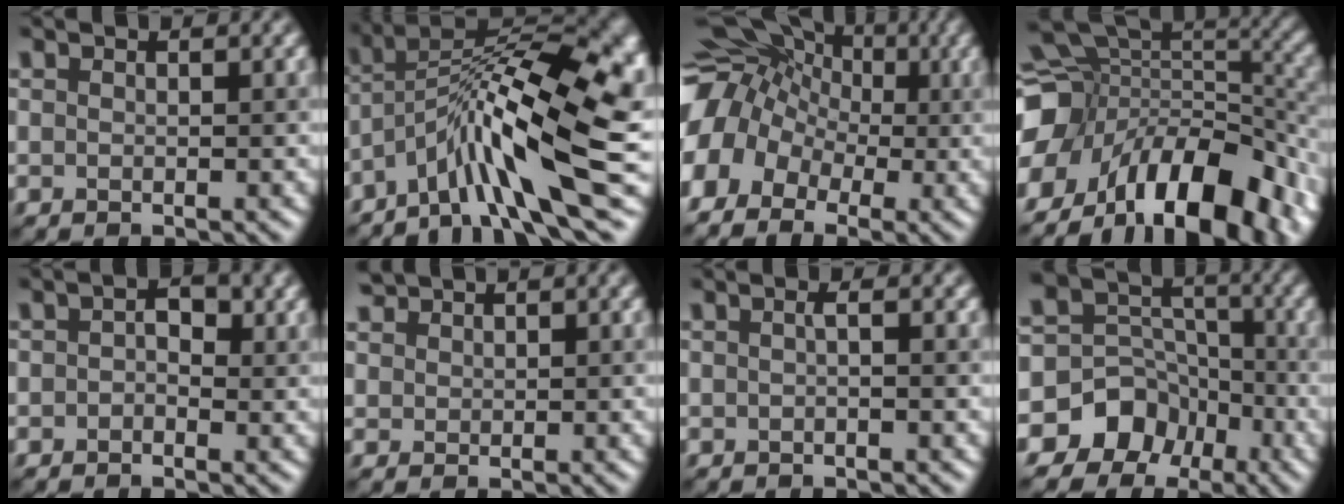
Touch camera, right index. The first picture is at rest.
{"total": 14.0, "force": [-3.0, 4.0, 13.1], "torque": [-0.204, 0.039, -0.040]}
{"total": 8.1, "force": [-1.3, 6.6, 4.4], "torque": [-0.087, 0.027, -0.020]}
{"total": 13.1, "force": [-6.6, 7.8, 8.2], "torque": [-0.150, 0.016, -0.089]}
{"total": 1.4, "force": [0.1, 0.8, 1.1], "torque": [-0.019, 0.015, 0.005]}
{"total": 1.3, "force": [1.1, 0.5, -0.5], "torque": [0.007, 0.013, 0.028]}
{"total": 0.8, "force": [0.0, 0.1, 0.8], "torque": [-0.010, 0.006, 0.002]}
{"total": 7.8, "force": [-4.0, 6.5, 1.7], "torque": [-0.034, 0.029, -0.073]}